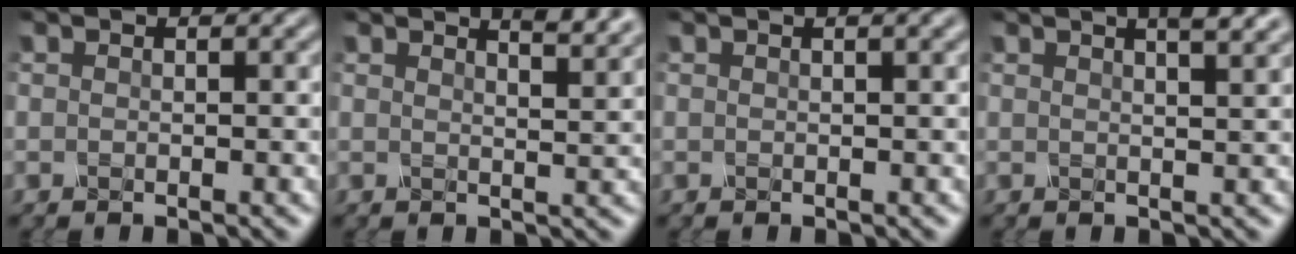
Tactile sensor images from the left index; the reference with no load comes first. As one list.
[{"total": 3.8, "force": [3.1, 0.9, 2.0], "torque": [-0.013, 0.016, 0.020]}, {"total": 1.5, "force": [0.8, 0.4, 1.1], "torque": [-0.012, 0.001, 0.008]}, {"total": 4.1, "force": [2.7, 1.3, 2.8], "torque": [-0.015, 0.020, 0.008]}]